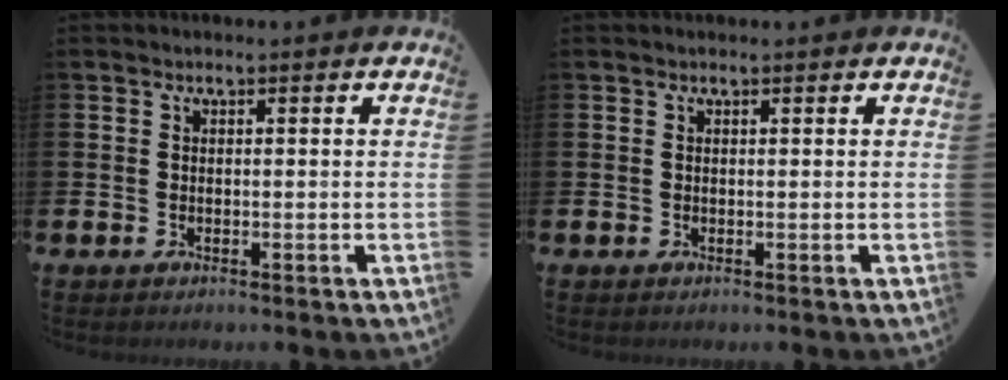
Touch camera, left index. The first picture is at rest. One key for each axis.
{"total": 0.0}